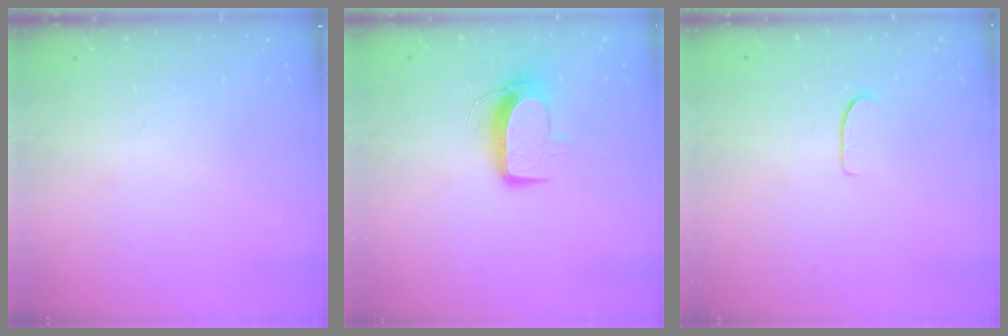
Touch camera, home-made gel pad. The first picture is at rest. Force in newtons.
{"total": 9.5, "press": 9.5, "slide": 0.3}
{"total": 5.2, "press": 5.2, "slide": 0.4}